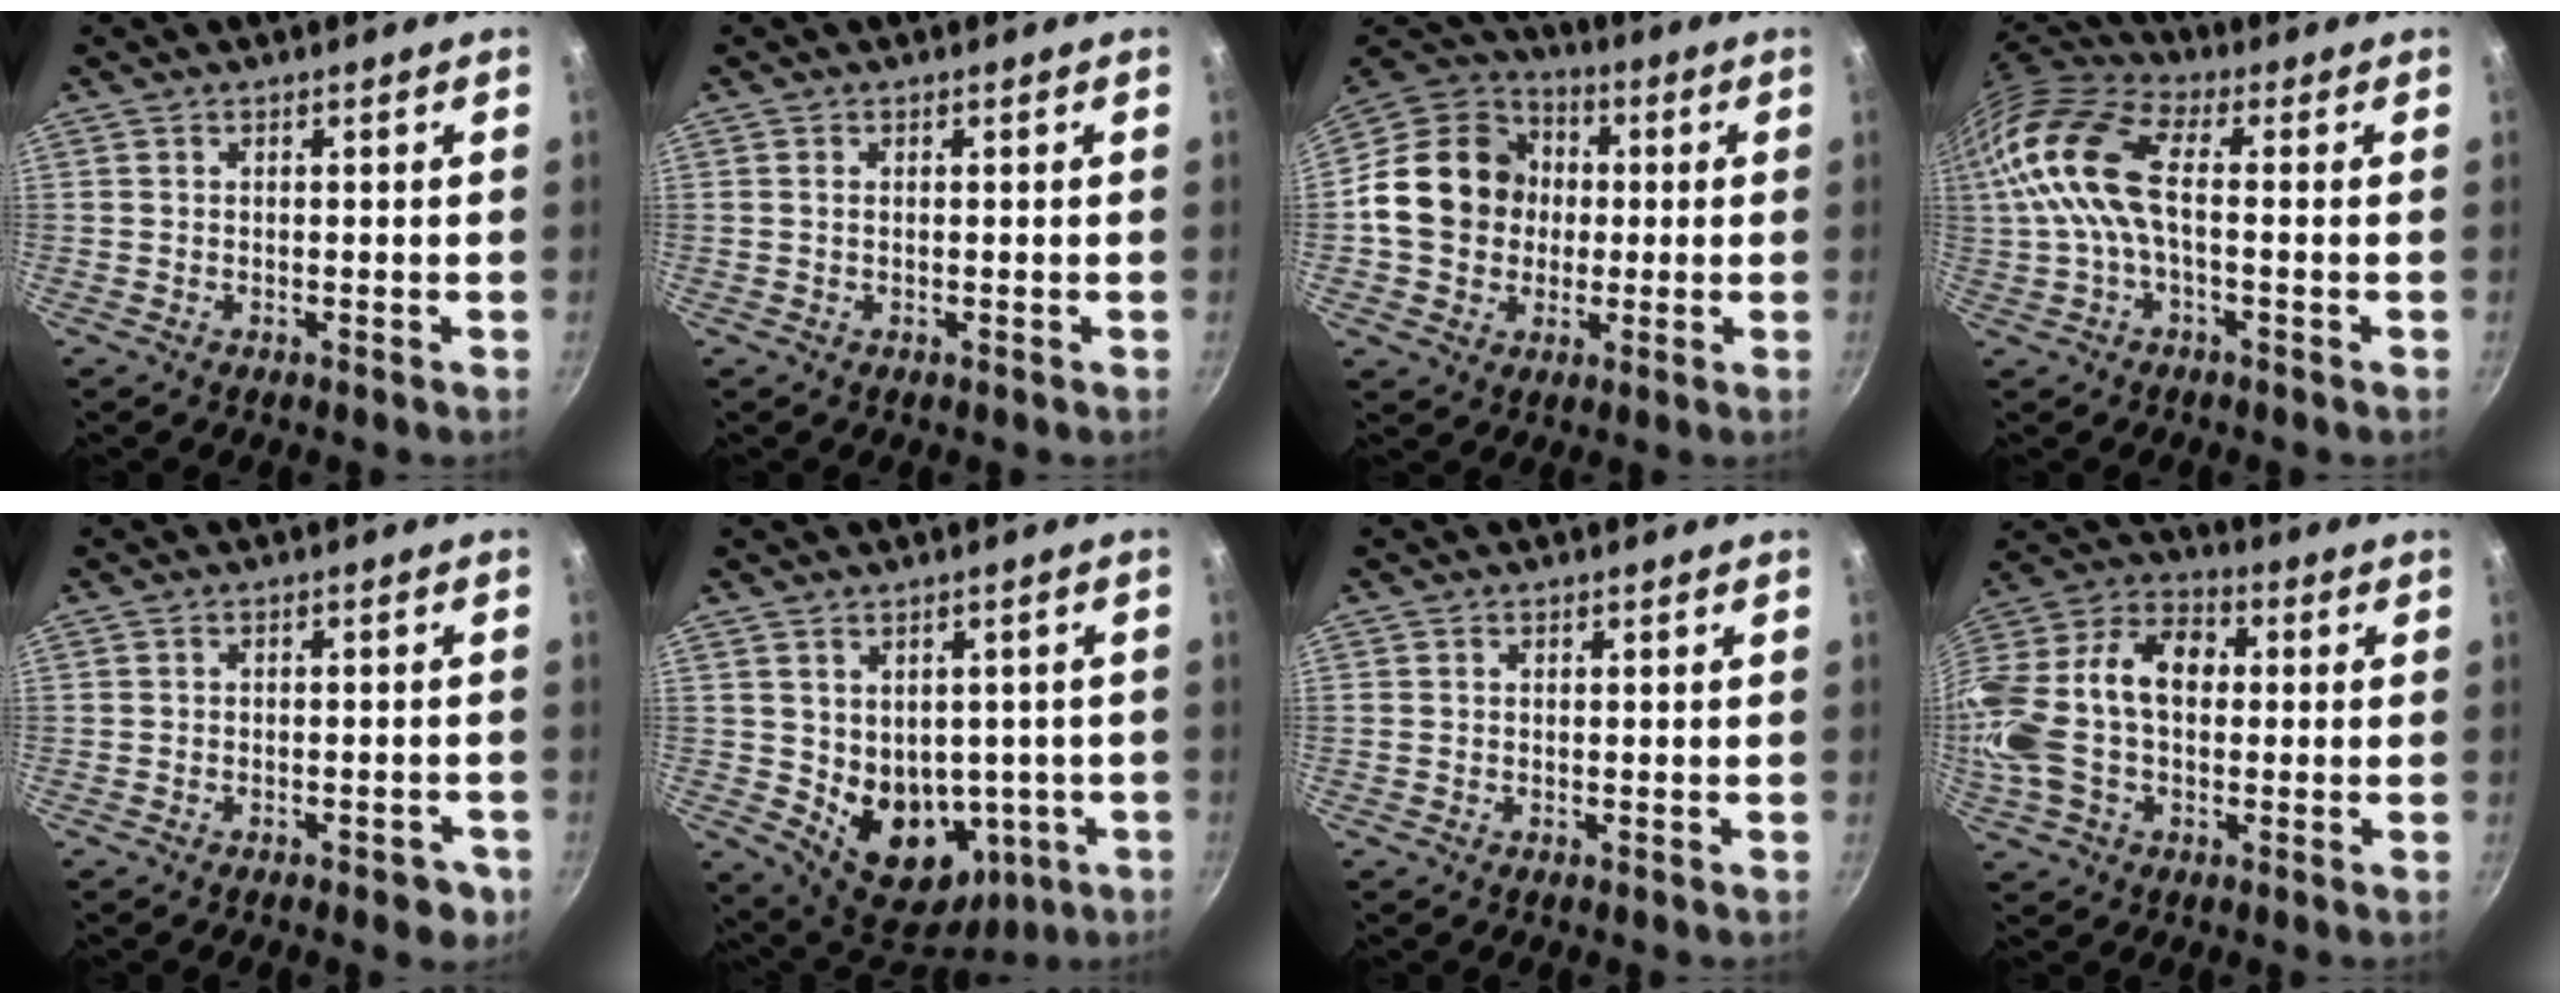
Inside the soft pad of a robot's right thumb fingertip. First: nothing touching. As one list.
[{"total": 0.5, "force": [0.1, 0.2, 0.5], "torque": [-0.010, 0.001, 0.001]}, {"total": 17.4, "force": [0.2, 14.9, 8.9], "torque": [-0.127, 0.030, -0.009]}, {"total": 14.4, "force": [0.6, 6.9, 12.6], "torque": [-0.269, 0.026, -0.006]}, {"total": 4.3, "force": [-2.3, 2.2, 2.9], "torque": [-0.024, 0.022, -0.015]}, {"total": 14.5, "force": [-1.4, 11.2, 9.1], "torque": [-0.093, -0.006, 0.012]}, {"total": 0.0}, {"total": 21.4, "force": [0.0, 14.2, 16.0], "torque": [-0.301, 0.047, -0.015]}]